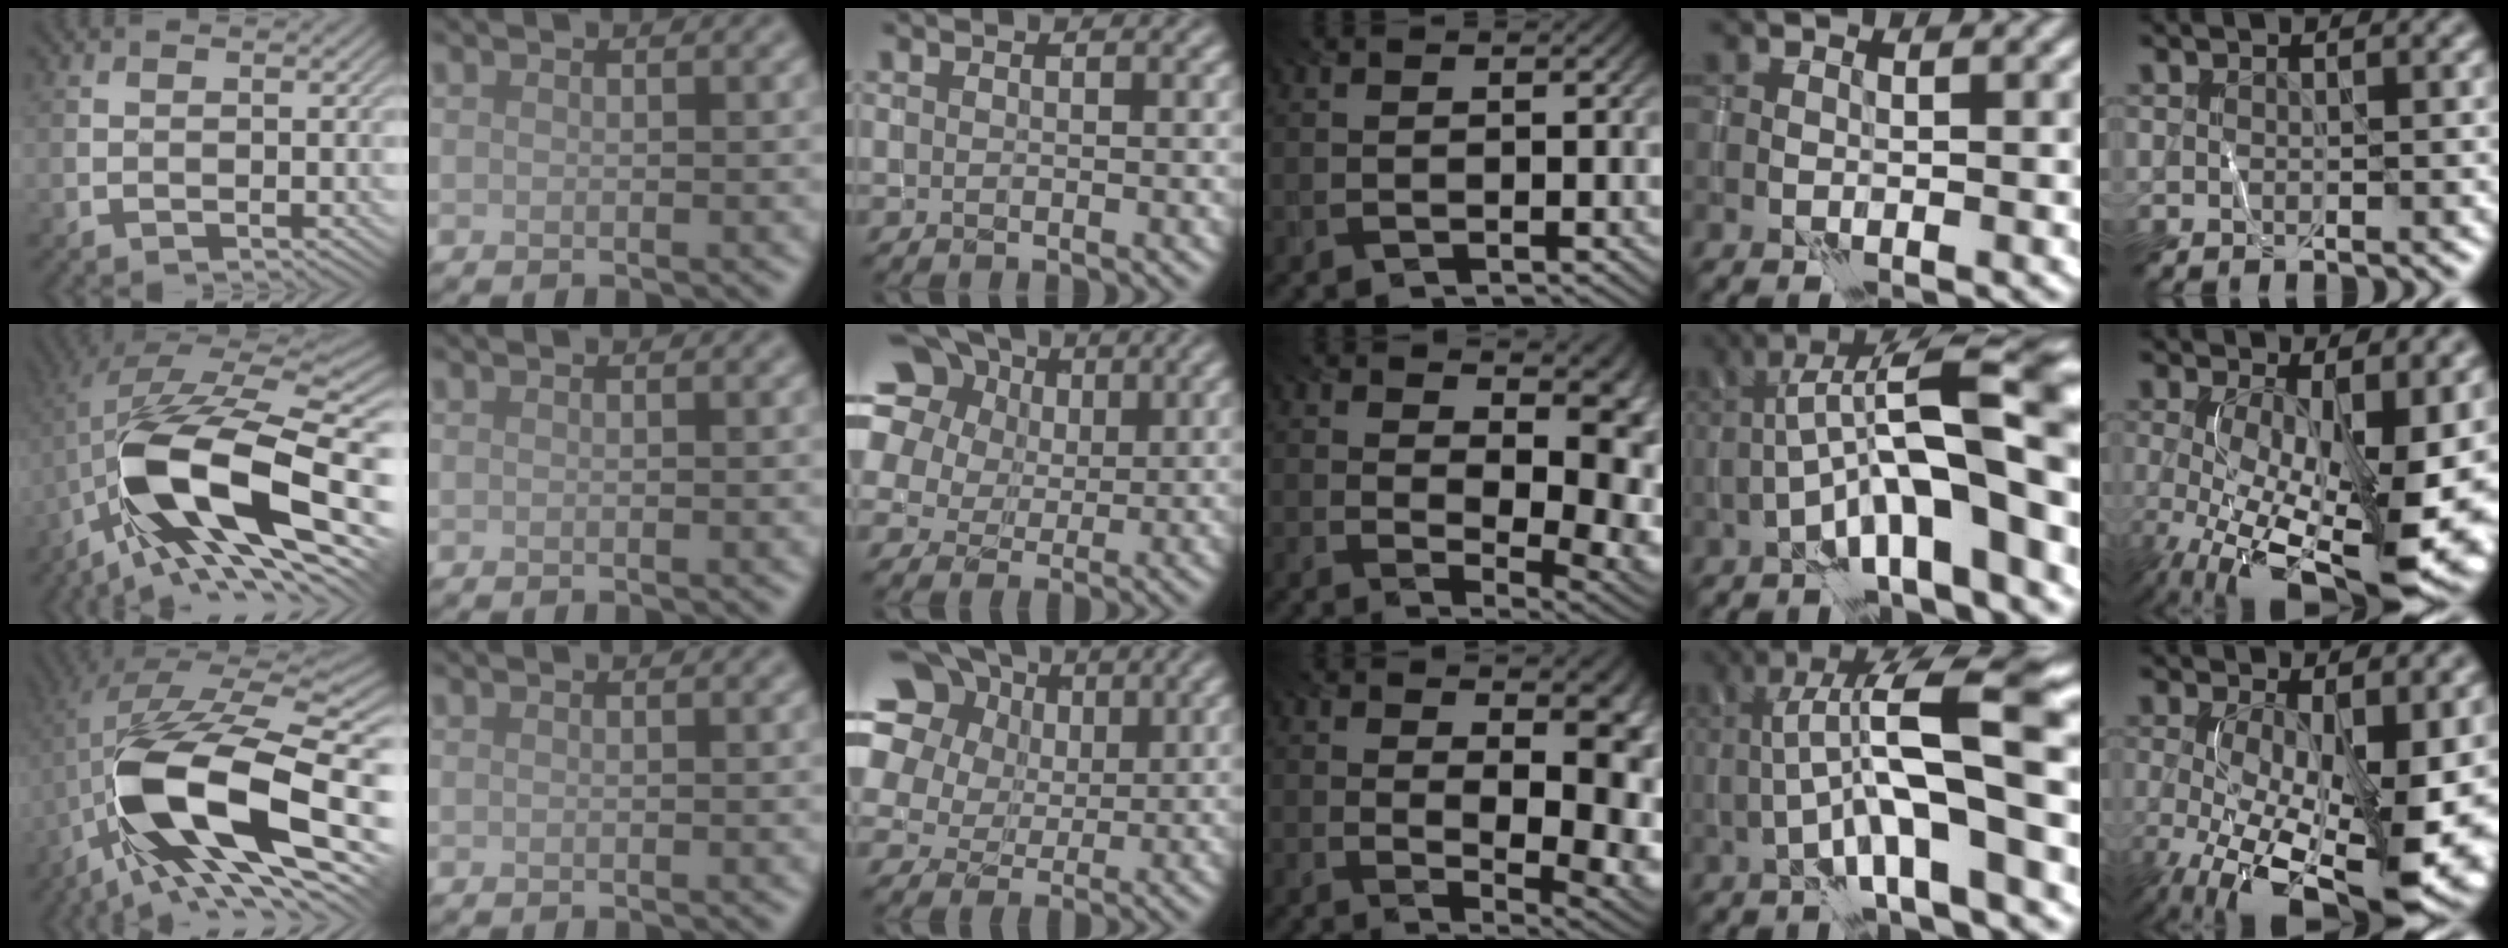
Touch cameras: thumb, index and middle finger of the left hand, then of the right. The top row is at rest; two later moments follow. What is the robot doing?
{"motion": "wrap", "object": "thread"}